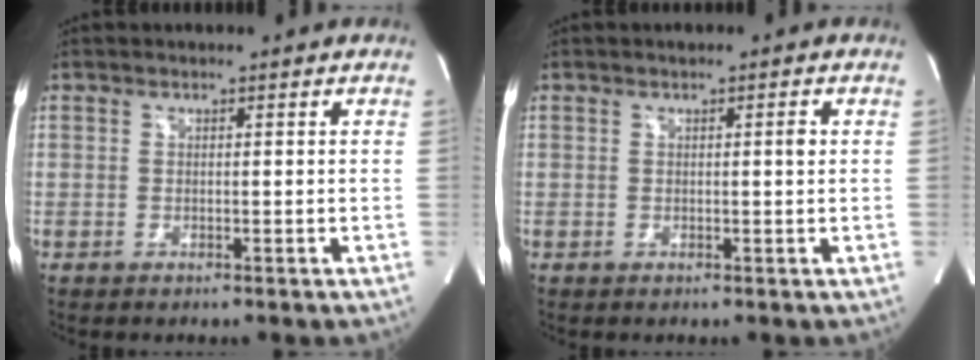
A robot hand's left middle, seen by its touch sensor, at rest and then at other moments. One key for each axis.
{"total": 1.1, "fx": 0.3, "fy": 0.1, "fz": 1.1, "tx": -0.018, "ty": 0.003, "tz": 0.004}